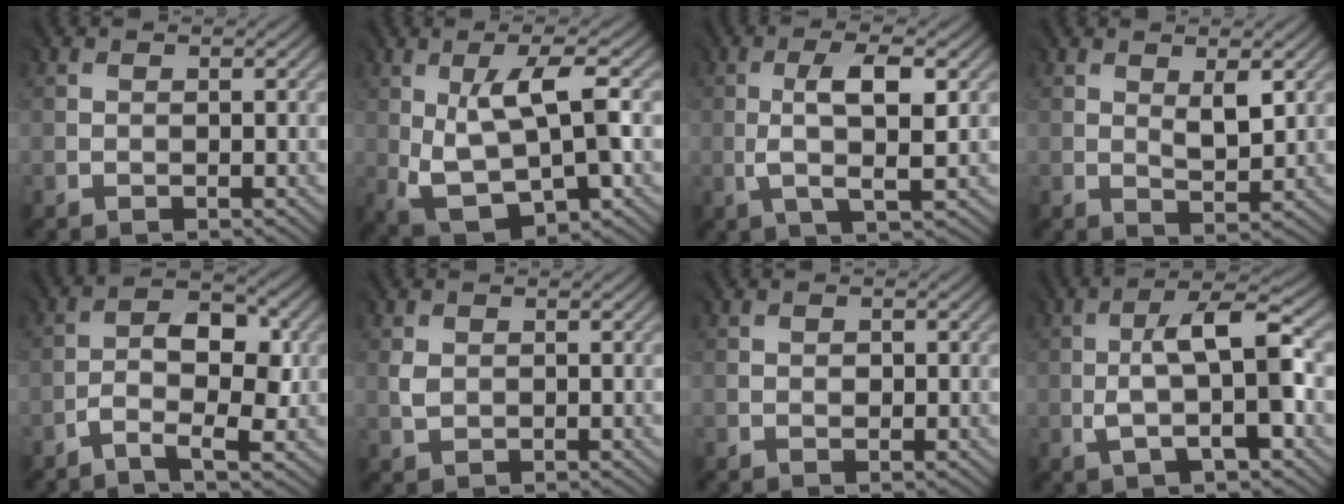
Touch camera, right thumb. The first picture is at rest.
{"total": 9.6, "force": [0.3, 3.8, 8.8], "torque": [-0.176, -0.006, 0.013]}
{"total": 5.6, "force": [0.6, 1.4, 5.4], "torque": [-0.102, 0.003, 0.011]}
{"total": 3.1, "force": [1.3, 1.2, 2.5], "torque": [-0.049, -0.008, 0.030]}
{"total": 4.9, "force": [-1.5, 1.9, 4.2], "torque": [-0.072, 0.011, -0.033]}
{"total": 1.1, "force": [0.4, 1.0, 0.2], "torque": [-0.008, -0.002, 0.010]}
{"total": 0.8, "force": [0.1, 0.6, 0.5], "torque": [-0.005, -0.001, 0.003]}
{"total": 7.8, "force": [-0.6, 2.2, 7.5], "torque": [-0.136, 0.017, -0.015]}